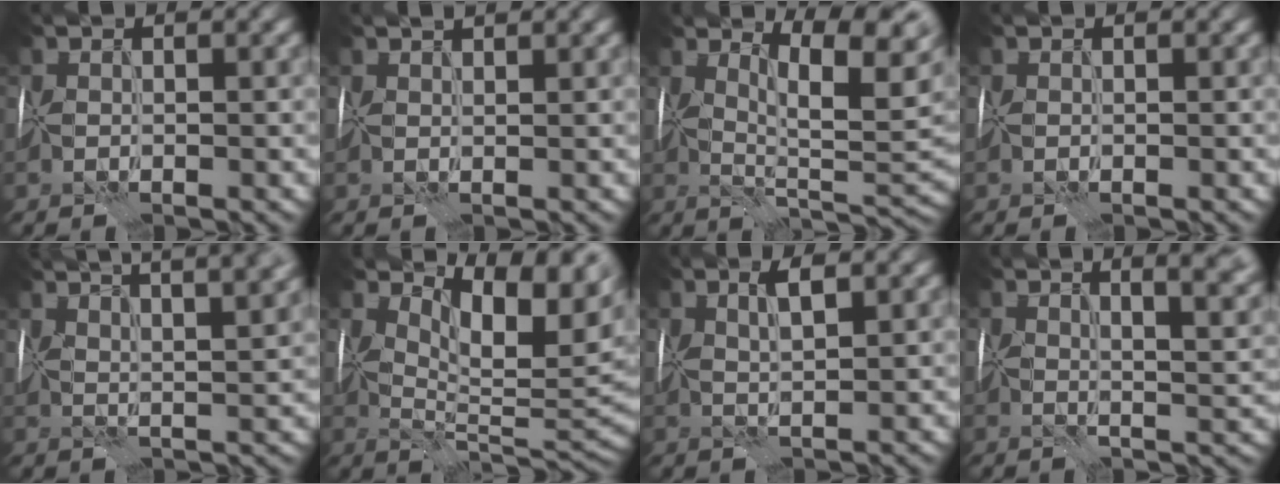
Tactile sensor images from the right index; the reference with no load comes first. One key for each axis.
{"total": 1.2, "fx": 1.0, "fy": 0.0, "fz": 0.7, "tx": -0.010, "ty": 0.006, "tz": 0.012}
{"total": 7.3, "fx": 2.4, "fy": 2.0, "fz": 6.6, "tx": -0.107, "ty": -0.005, "tz": 0.041}
{"total": 0.0}
{"total": 11.7, "fx": 7.5, "fy": 3.7, "fz": 8.2, "tx": -0.108, "ty": 0.052, "tz": 0.081}
{"total": 9.3, "fx": 3.4, "fy": 3.7, "fz": 7.8, "tx": -0.121, "ty": -0.008, "tz": 0.062}
{"total": 2.0, "fx": 0.7, "fy": -0.2, "fz": 1.9, "tx": -0.035, "ty": -0.001, "tz": 0.011}
{"total": 8.9, "fx": 4.6, "fy": 2.9, "fz": 7.1, "tx": -0.077, "ty": 0.028, "tz": 0.046}